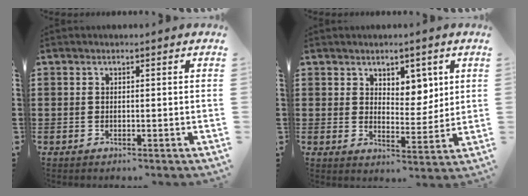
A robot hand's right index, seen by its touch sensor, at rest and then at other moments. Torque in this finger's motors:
{"motor_torque": [0.16, 0.28, 0.16, 0.01]}